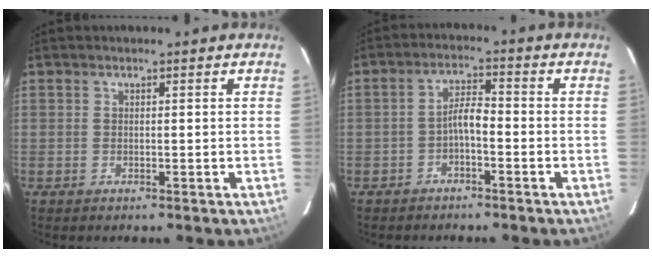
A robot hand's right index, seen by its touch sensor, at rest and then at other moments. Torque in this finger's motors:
{"motor_torque": [0.57, -0.27, 0.27, 0.08]}